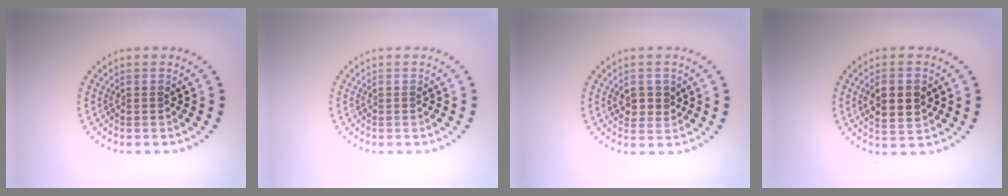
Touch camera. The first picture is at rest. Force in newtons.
{"total": 0.0}
{"total": 2.3, "press": 2.2, "slide": 0.6}
{"total": 4.3, "press": 4.3, "slide": 0.2}